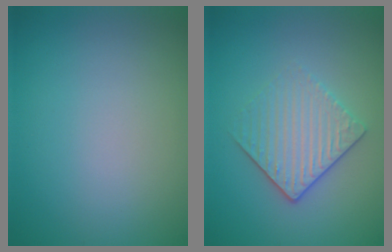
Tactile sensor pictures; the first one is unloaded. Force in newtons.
{"total": 3.7, "press": 3.3, "slide": 1.7}